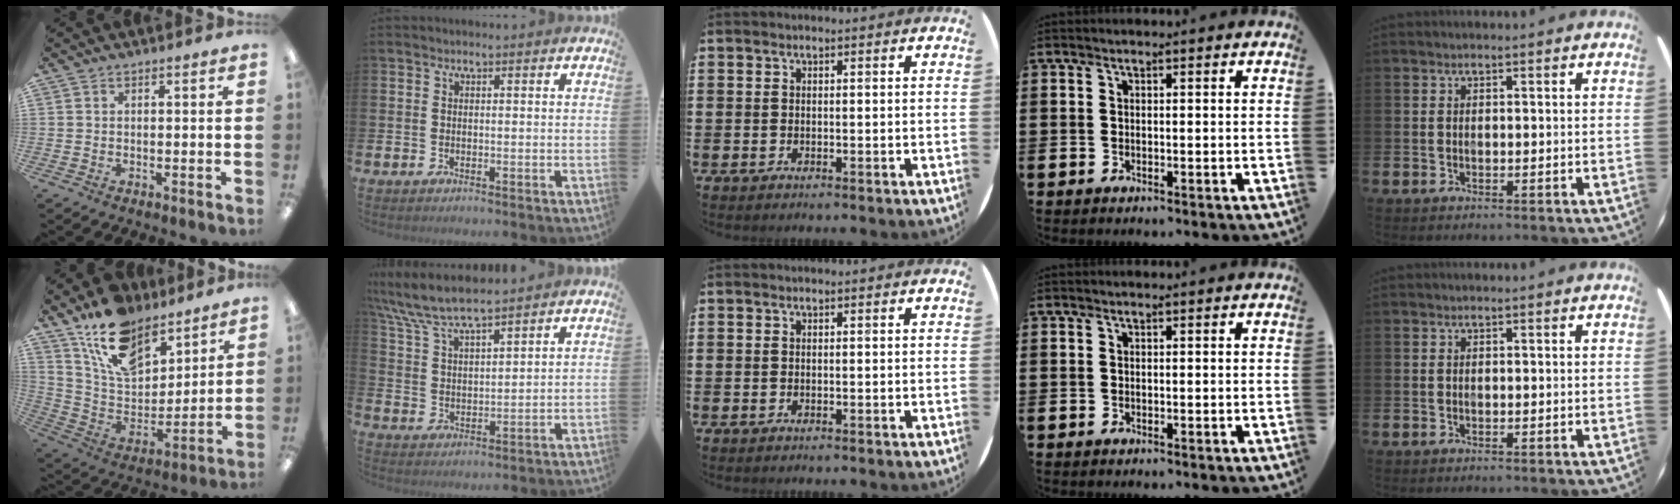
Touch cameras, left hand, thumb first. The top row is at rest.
{"thumb": {"total": 17.0, "force": [12.6, 8.6, 7.5], "torque": [-0.152, -0.068, 0.235]}, "index": {"total": 7.1, "force": [6.8, 0.8, 2.1], "torque": [-0.067, -0.036, 0.119]}}